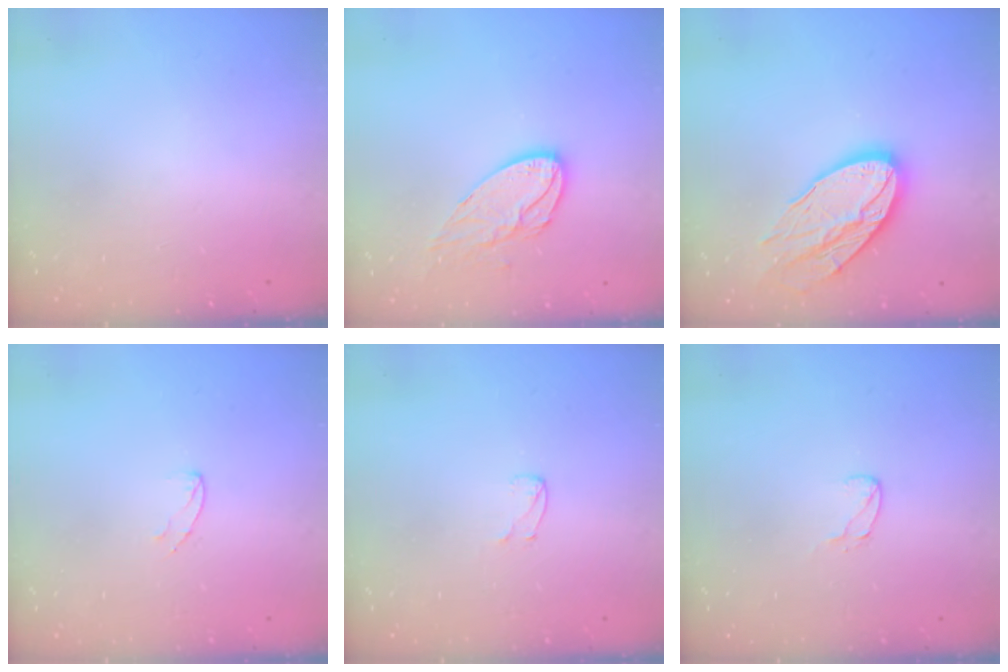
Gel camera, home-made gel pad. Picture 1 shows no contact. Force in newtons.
{"total": 11.0, "press": 10.9, "slide": 0.9}
{"total": 17.7, "press": 17.6, "slide": 1.7}
{"total": 4.7, "press": 4.6, "slide": 0.4}
{"total": 3.1, "press": 3.1, "slide": 0.3}
{"total": 3.9, "press": 3.9, "slide": 0.3}